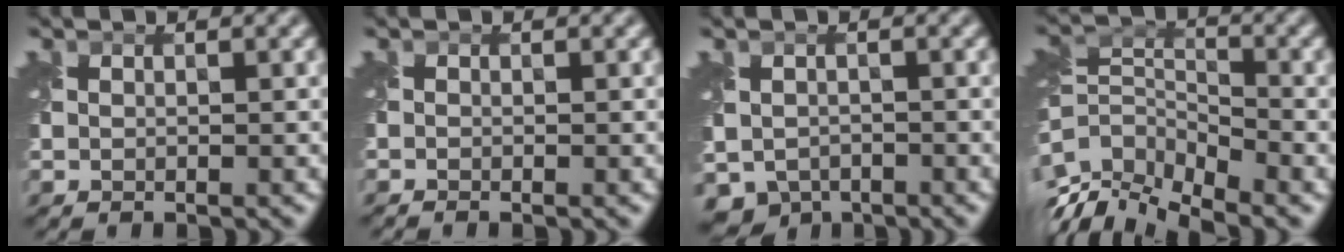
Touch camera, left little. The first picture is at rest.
{"total": 0.5, "force": [-0.5, -0.1, 0.1], "torque": [0.000, -0.009, -0.013]}
{"total": 4.0, "force": [-2.4, 2.8, 1.5], "torque": [-0.030, -0.021, -0.039]}
{"total": 8.8, "force": [-5.5, 4.4, 5.4], "torque": [-0.103, 0.001, -0.103]}